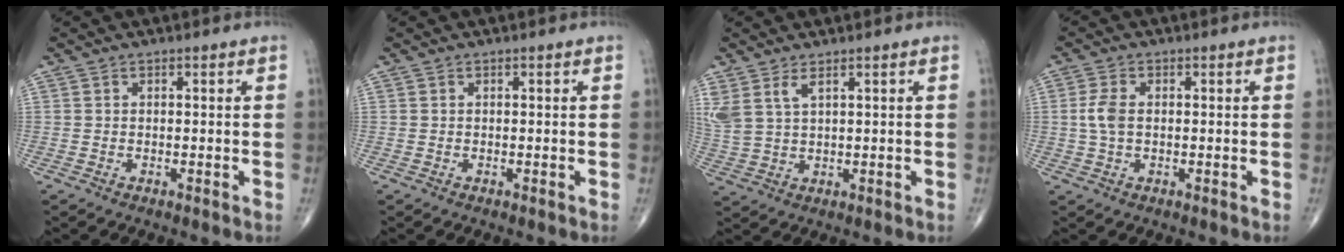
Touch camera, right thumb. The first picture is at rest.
{"total": 0.0}
{"total": 5.6, "force": [3.1, 2.2, 4.1], "torque": [-0.104, -0.007, 0.074]}
{"total": 3.9, "force": [0.1, 2.2, 3.2], "torque": [-0.076, 0.006, 0.000]}